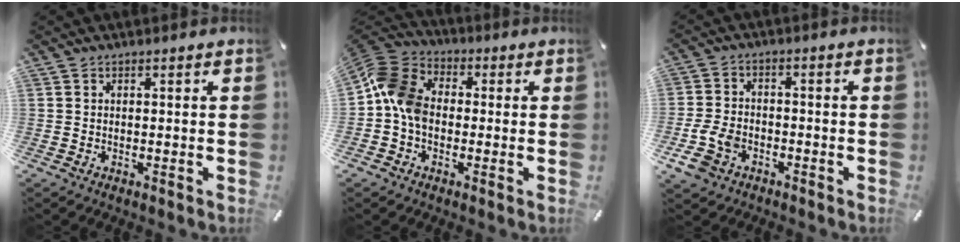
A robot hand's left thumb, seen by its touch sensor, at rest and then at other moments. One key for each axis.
{"total": 10.5, "fx": -1.3, "fy": 8.1, "fz": 6.6, "tx": -0.152, "ty": 0.025, "tz": -0.023}
{"total": 7.7, "fx": -3.6, "fy": 5.5, "fz": 4.0, "tx": -0.102, "ty": 0.010, "tz": -0.070}